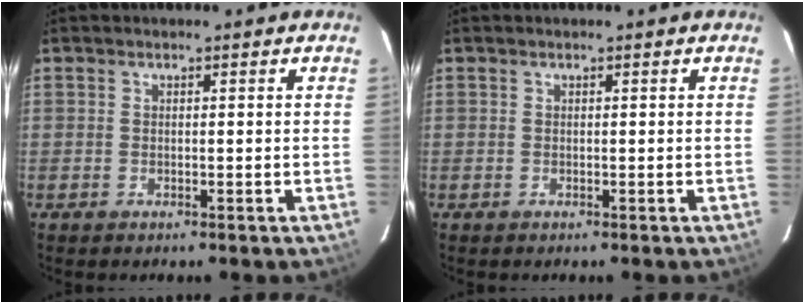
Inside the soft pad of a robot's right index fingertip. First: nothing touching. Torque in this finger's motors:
{"motor_torque": [0.00, 0.00, 0.02, 0.00]}